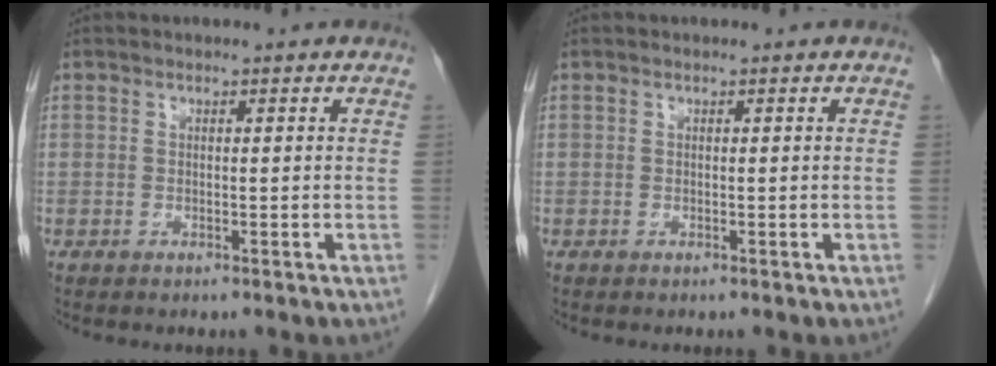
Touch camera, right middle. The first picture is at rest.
{"total": 0.0}